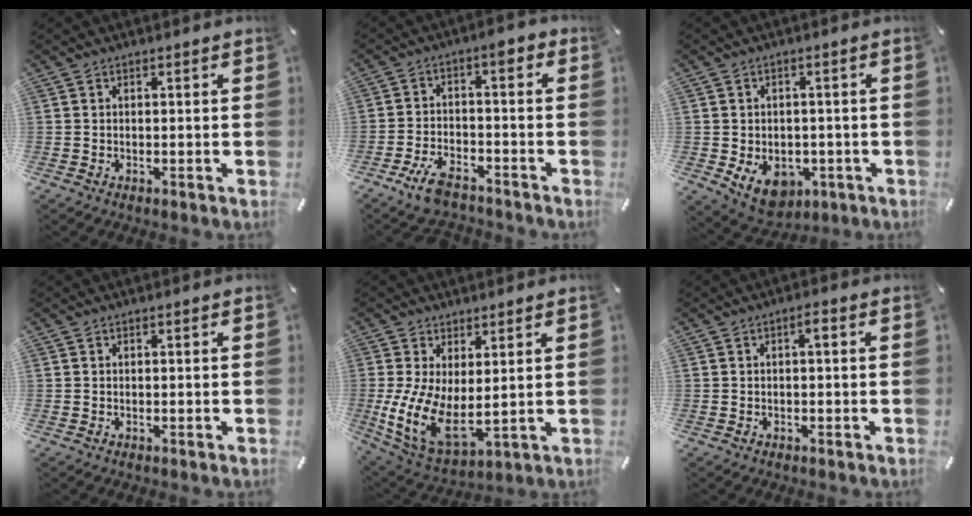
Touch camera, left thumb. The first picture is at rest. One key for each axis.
{"total": 9.3, "fx": -5.1, "fy": 4.7, "fz": 6.2, "tx": -0.119, "ty": 0.028, "tz": -0.096}
{"total": 7.8, "fx": -2.6, "fy": 6.1, "fz": 4.1, "tx": -0.066, "ty": 0.009, "tz": -0.047}
{"total": 0.0}
{"total": 11.6, "fx": 1.3, "fy": 6.2, "fz": 9.6, "tx": -0.199, "ty": -0.033, "tz": 0.033}
{"total": 1.7, "fx": -0.1, "fy": 0.3, "fz": 1.7, "tx": -0.033, "ty": 0.005, "tz": -0.004}